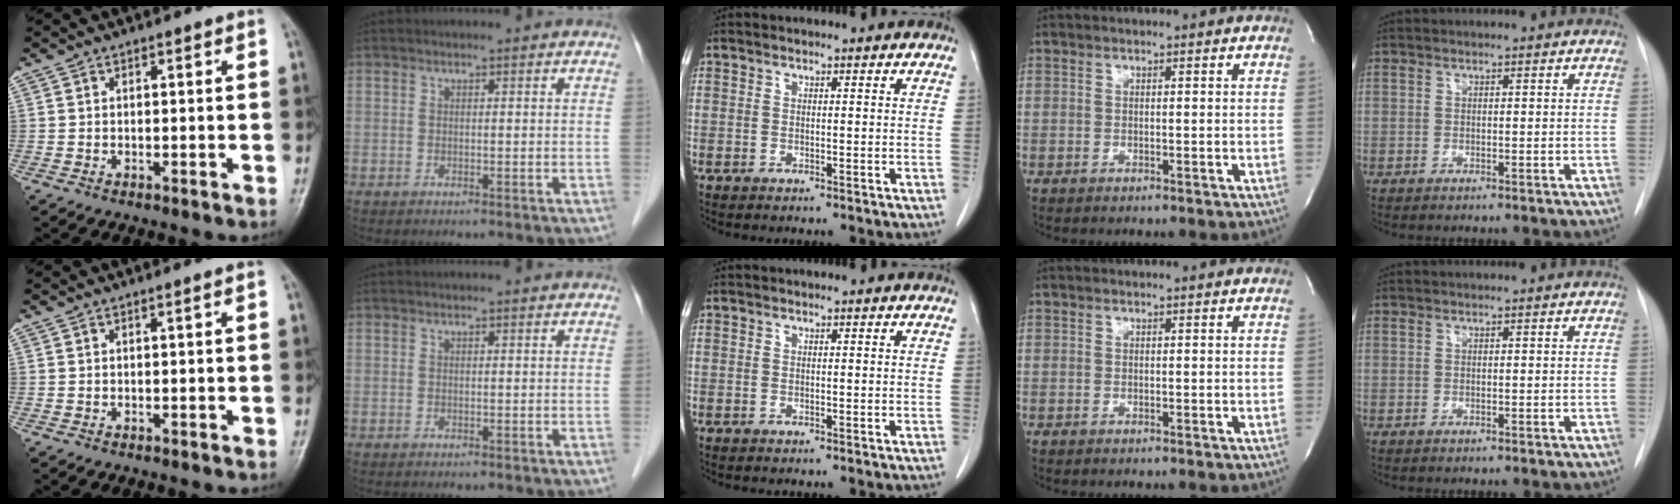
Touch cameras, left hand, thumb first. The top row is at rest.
{"thumb": {"total": 0.6, "force": [-0.1, 0.2, 0.6], "torque": [-0.009, 0.001, 0.001]}}